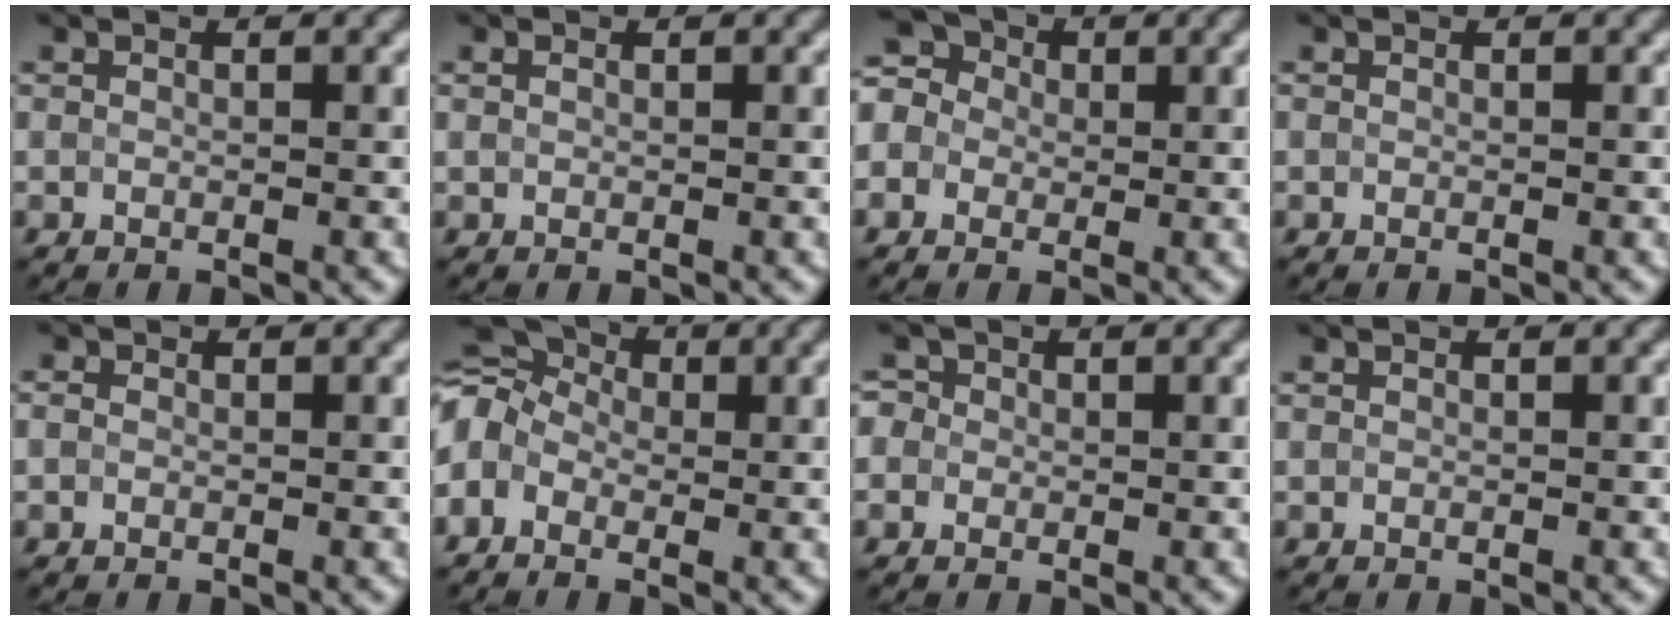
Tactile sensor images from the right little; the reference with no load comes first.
{"total": 0.7, "force": [0.4, 0.5, 0.3], "torque": [-0.006, 0.003, 0.007]}
{"total": 5.0, "force": [0.6, 4.4, 2.4], "torque": [-0.047, 0.037, -0.022]}
{"total": 0.0}
{"total": 0.6, "force": [0.1, 0.6, 0.2], "torque": [-0.001, 0.000, -0.002]}
{"total": 7.4, "force": [0.1, 5.6, 4.8], "torque": [-0.101, 0.040, -0.025]}
{"total": 2.6, "force": [0.8, 2.2, 1.1], "torque": [-0.001, 0.025, -0.018]}
{"total": 0.0}